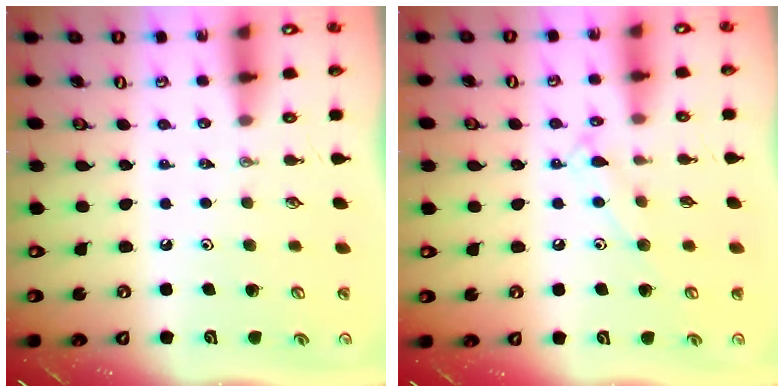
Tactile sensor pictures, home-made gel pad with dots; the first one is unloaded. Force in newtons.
{"total": 8.8, "press": 8.8, "slide": 0.6}